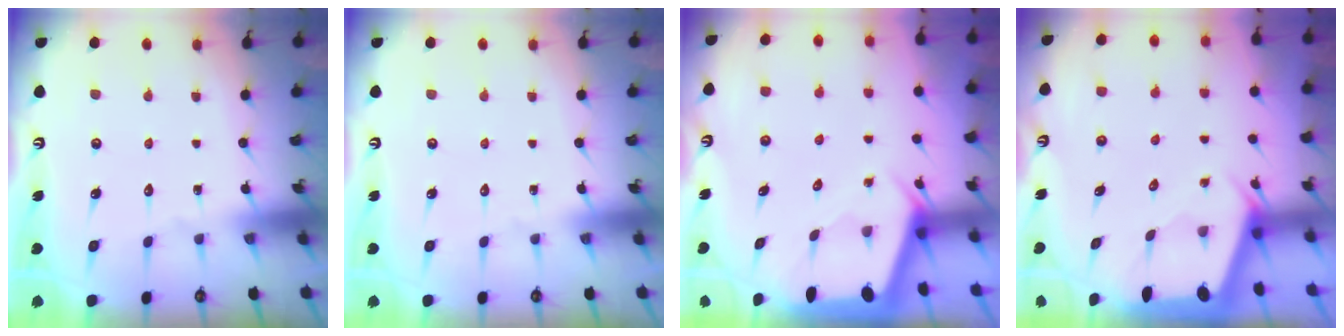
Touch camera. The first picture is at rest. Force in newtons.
{"total": 0.0}
{"total": 2.0, "press": 2.0, "slide": 0.3}
{"total": 1.8, "press": 1.8, "slide": 0.3}